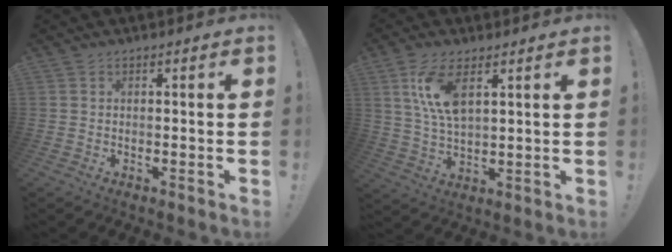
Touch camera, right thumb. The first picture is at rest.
{"total": 10.6, "force": [4.8, 4.7, 8.3], "torque": [-0.161, -0.015, 0.084]}